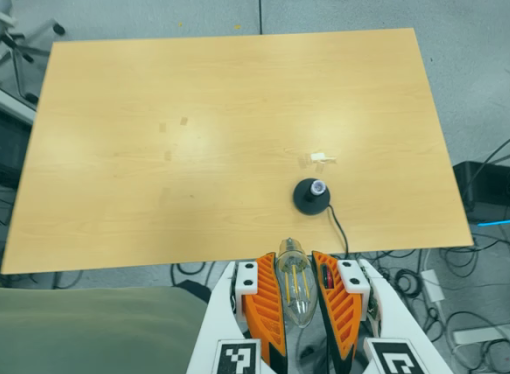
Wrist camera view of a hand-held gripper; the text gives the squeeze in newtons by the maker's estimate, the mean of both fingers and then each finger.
{"total": 19.6, "left": 21.1, "right": 18.1}